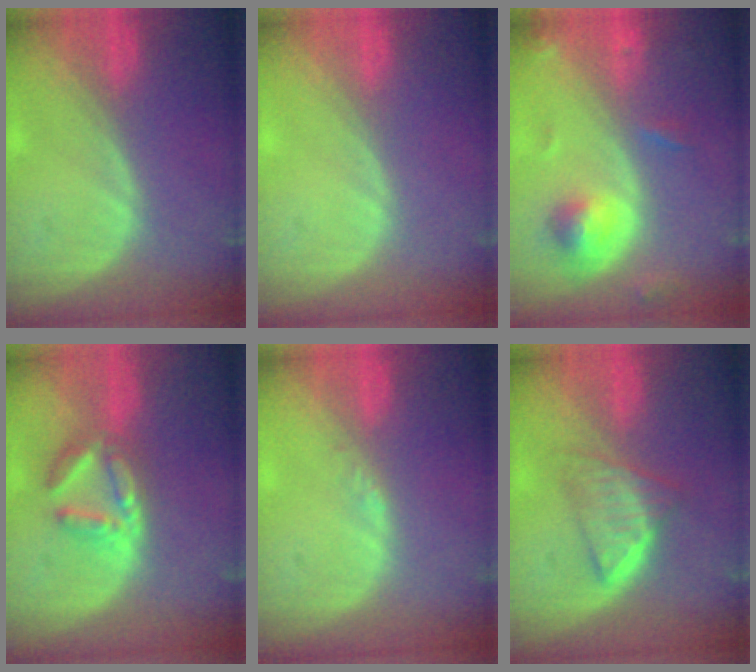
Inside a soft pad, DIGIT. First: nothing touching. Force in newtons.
{"total": 0.0}
{"total": 5.4, "press": 5.0, "slide": 2.1}
{"total": 6.2, "press": 5.7, "slide": 2.5}
{"total": 0.8, "press": 0.8, "slide": 0.1}
{"total": 6.3, "press": 5.4, "slide": 3.3}